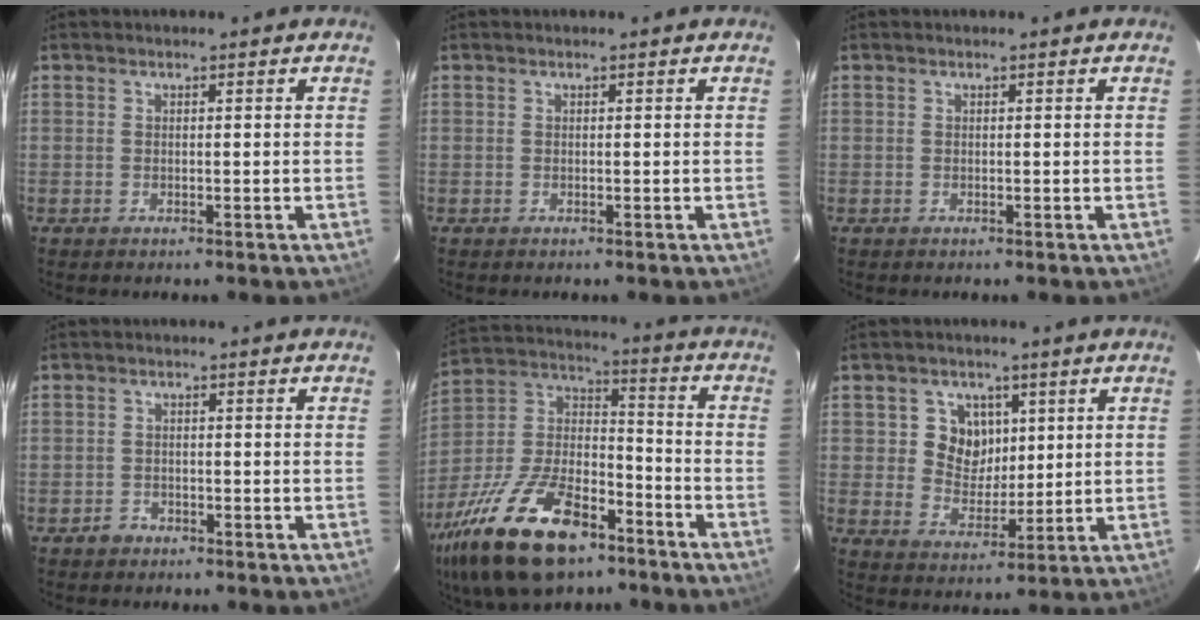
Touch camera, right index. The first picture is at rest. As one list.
[{"total": 0.0}, {"total": 0.0}, {"total": 2.1, "force": [-1.4, 1.6, 0.1], "torque": [-0.003, 0.005, -0.022]}, {"total": 25.7, "force": [-15.6, 11.8, 16.7], "torque": [-0.344, -0.014, -0.269]}, {"total": 7.6, "force": [2.3, 6.8, 2.5], "torque": [-0.049, 0.008, 0.048]}]